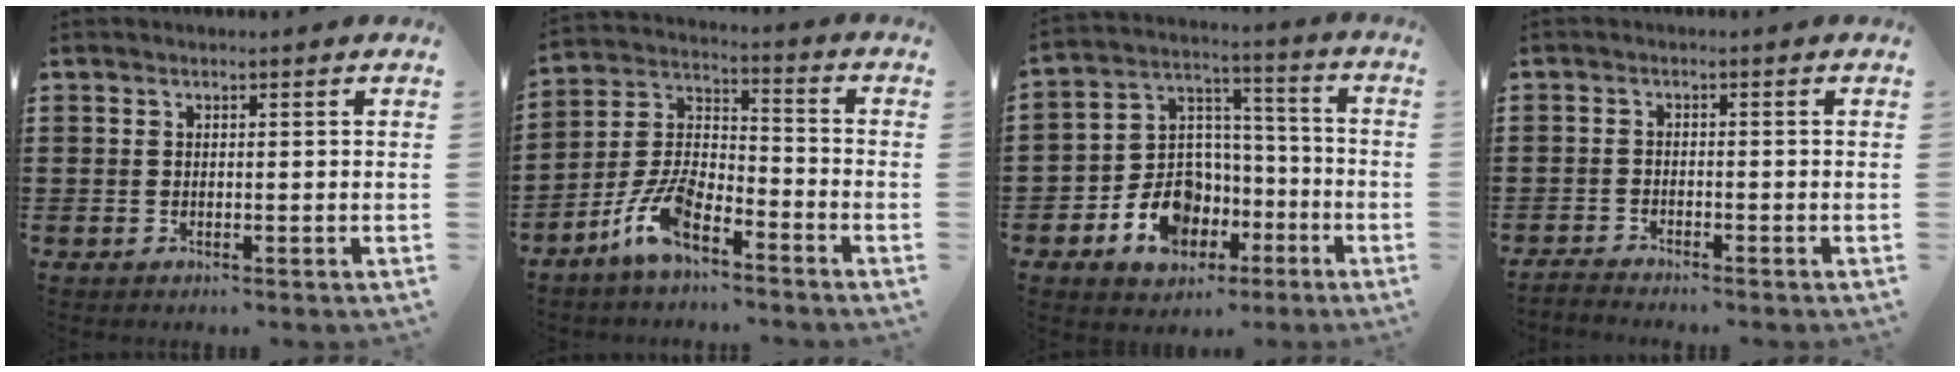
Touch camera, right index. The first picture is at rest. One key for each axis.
{"total": 9.1, "fx": -6.4, "fy": 3.1, "fz": 5.6, "tx": -0.145, "ty": -0.005, "tz": -0.128}
{"total": 10.6, "fx": -5.5, "fy": 8.1, "fz": 4.1, "tx": -0.093, "ty": 0.021, "tz": -0.091}
{"total": 1.6, "fx": -1.6, "fy": 0.0, "fz": -0.1, "tx": -0.003, "ty": 0.003, "tz": -0.035}